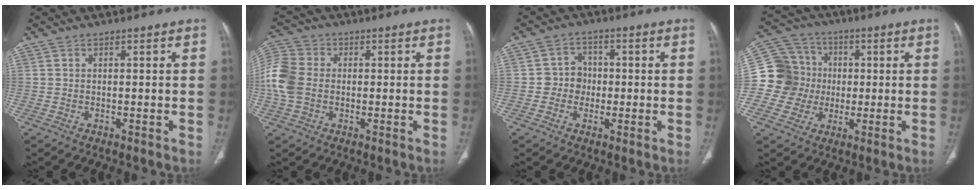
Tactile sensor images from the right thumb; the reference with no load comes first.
{"total": 10.6, "force": [-0.4, 8.1, 6.8], "torque": [-0.161, 0.022, -0.012]}
{"total": 4.9, "force": [-0.7, 4.6, 1.4], "torque": [0.016, 0.015, -0.021]}
{"total": 12.8, "force": [-0.4, 12.4, 3.2], "torque": [-0.031, 0.030, -0.008]}